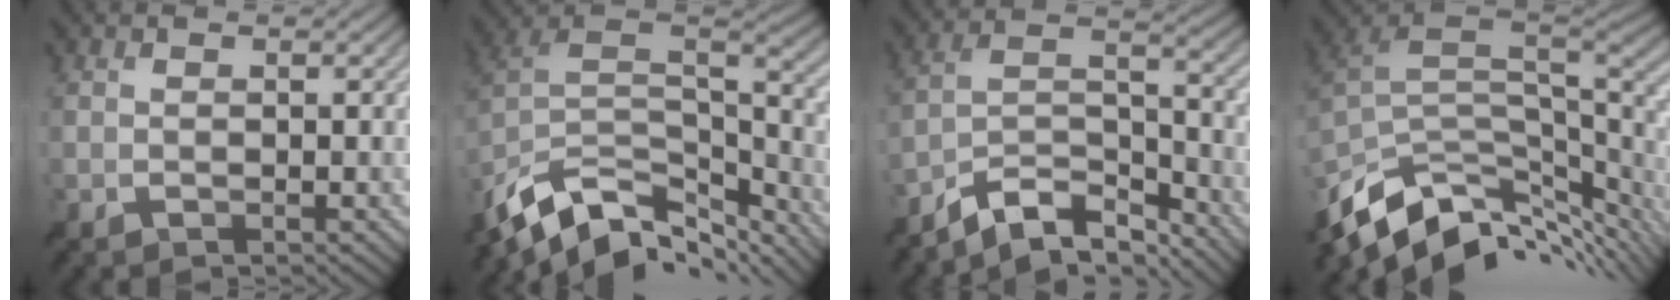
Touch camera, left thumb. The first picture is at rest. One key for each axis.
{"total": 14.4, "fx": -9.5, "fy": 6.8, "fz": 8.4, "tx": -0.227, "ty": -0.011, "tz": -0.157}
{"total": 9.5, "fx": -7.8, "fy": 2.9, "fz": 4.6, "tx": -0.083, "ty": 0.007, "tz": -0.155}
{"total": 12.8, "fx": -5.6, "fy": 6.5, "fz": 9.5, "tx": -0.215, "ty": -0.030, "tz": -0.086}